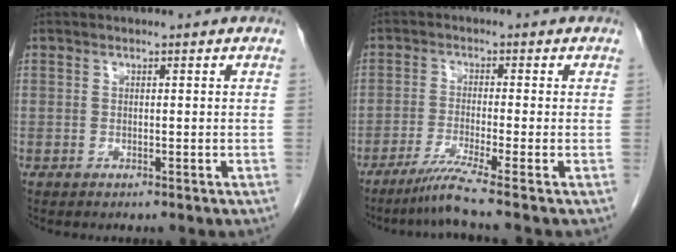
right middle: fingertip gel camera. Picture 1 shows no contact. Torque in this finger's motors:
{"motor_torque": [0.01, -0.31, -0.01, 0.01]}